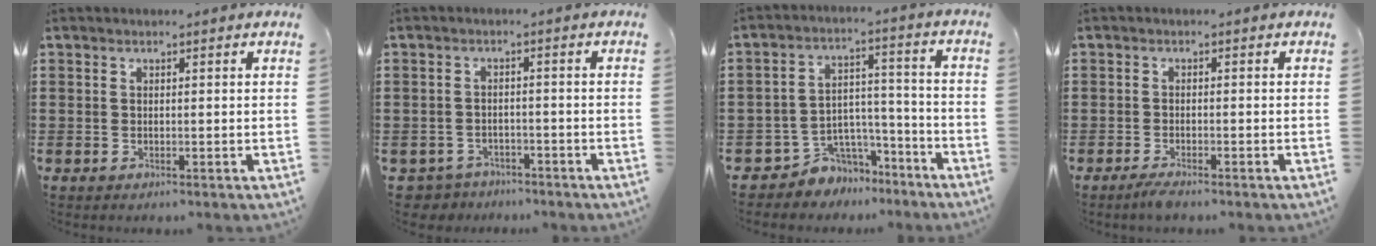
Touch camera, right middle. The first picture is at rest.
{"total": 3.0, "force": [-2.9, 0.9, -0.2], "torque": [-0.014, -0.002, -0.067]}
{"total": 6.3, "force": [-5.3, 3.4, 0.1], "torque": [-0.018, 0.016, -0.105]}
{"total": 1.6, "force": [-1.3, 0.0, 0.9], "torque": [-0.023, -0.004, -0.027]}